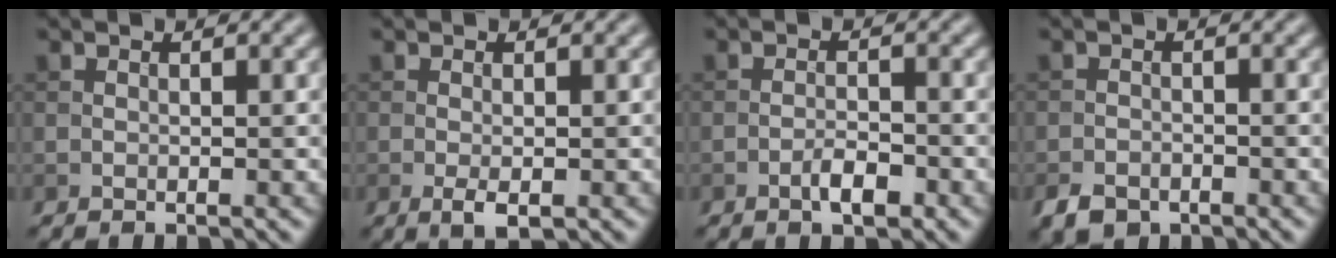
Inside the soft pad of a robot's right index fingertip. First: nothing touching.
{"total": 1.8, "force": [-0.6, 0.6, 1.6], "torque": [-0.031, -0.006, -0.009]}
{"total": 2.4, "force": [-1.3, 0.8, 1.8], "torque": [-0.031, 0.004, -0.025]}
{"total": 2.4, "force": [-1.7, 1.5, 0.9], "torque": [-0.013, -0.003, -0.037]}